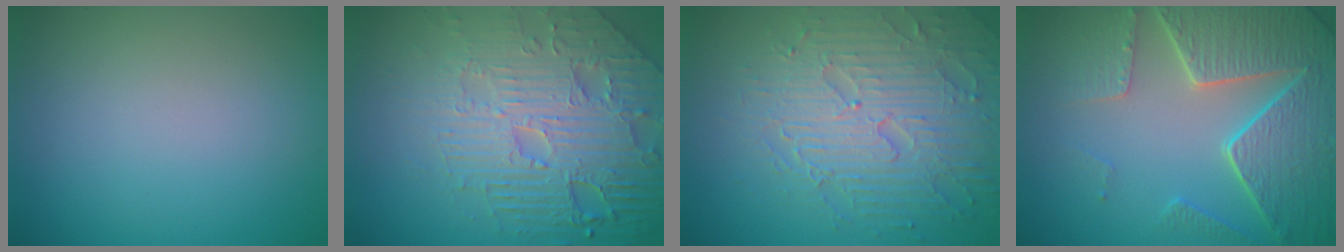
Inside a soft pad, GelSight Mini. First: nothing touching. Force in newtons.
{"total": 7.9, "press": 6.1, "slide": 5.0}
{"total": 7.0, "press": 5.7, "slide": 4.1}
{"total": 7.9, "press": 6.0, "slide": 5.1}